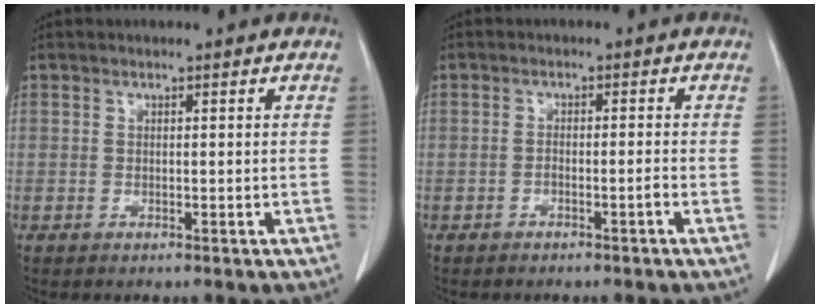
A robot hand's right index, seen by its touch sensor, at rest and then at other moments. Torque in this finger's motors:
{"motor_torque": [-0.08, 0.09, -0.07, -0.01]}